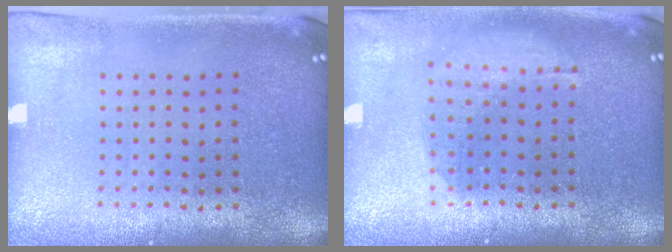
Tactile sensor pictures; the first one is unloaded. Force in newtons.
{"total": 1.5, "press": 1.3, "slide": 0.9}